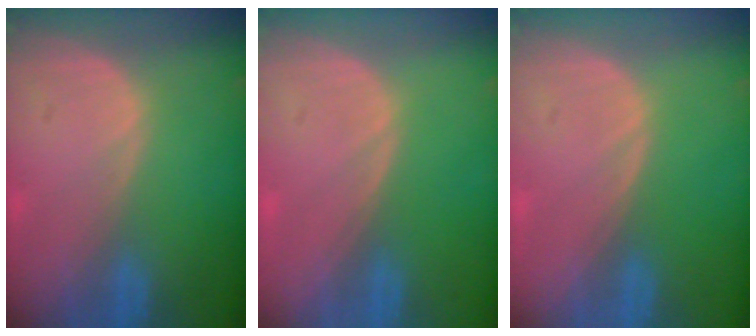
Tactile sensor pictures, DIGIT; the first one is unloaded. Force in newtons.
{"total": 0.0}
{"total": 0.0}